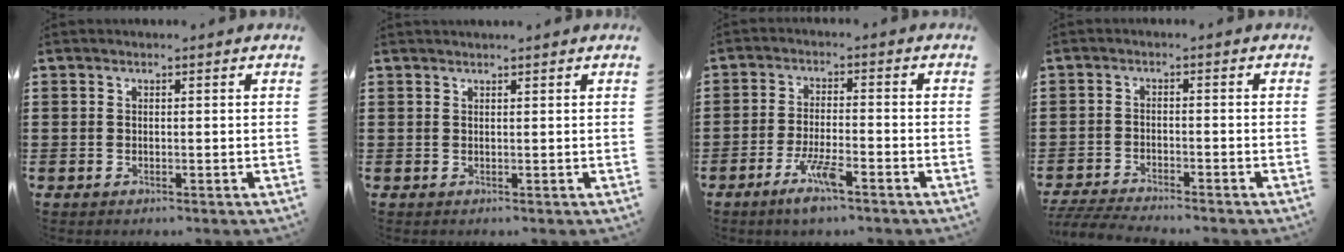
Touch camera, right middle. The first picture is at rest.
{"total": 0.8, "force": [0.8, -0.3, 0.1], "torque": [-0.004, -0.003, 0.016]}
{"total": 6.0, "force": [-3.6, 0.9, 4.7], "torque": [-0.103, -0.011, -0.065]}
{"total": 4.0, "force": [-3.8, 0.0, 1.1], "torque": [-0.033, -0.012, -0.080]}